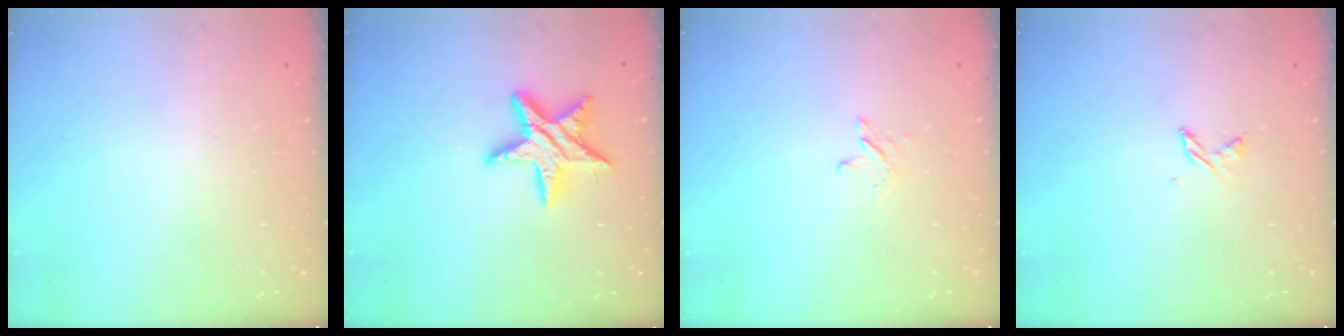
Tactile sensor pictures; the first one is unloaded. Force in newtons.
{"total": 13.2, "press": 13.2, "slide": 0.6}
{"total": 2.8, "press": 2.8, "slide": 0.3}
{"total": 3.1, "press": 3.1, "slide": 0.6}